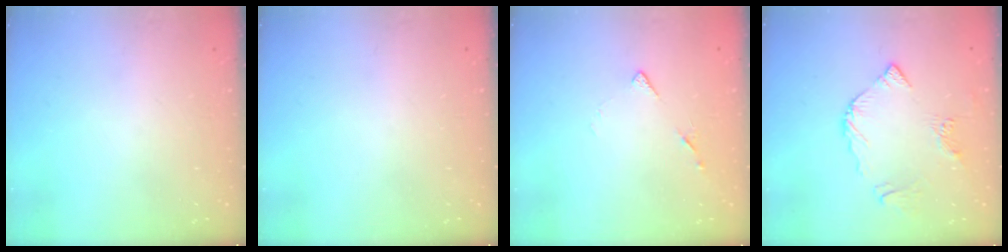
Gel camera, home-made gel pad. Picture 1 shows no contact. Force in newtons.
{"total": 0.0}
{"total": 7.1, "press": 7.0, "slide": 1.0}
{"total": 7.5, "press": 7.4, "slide": 0.7}